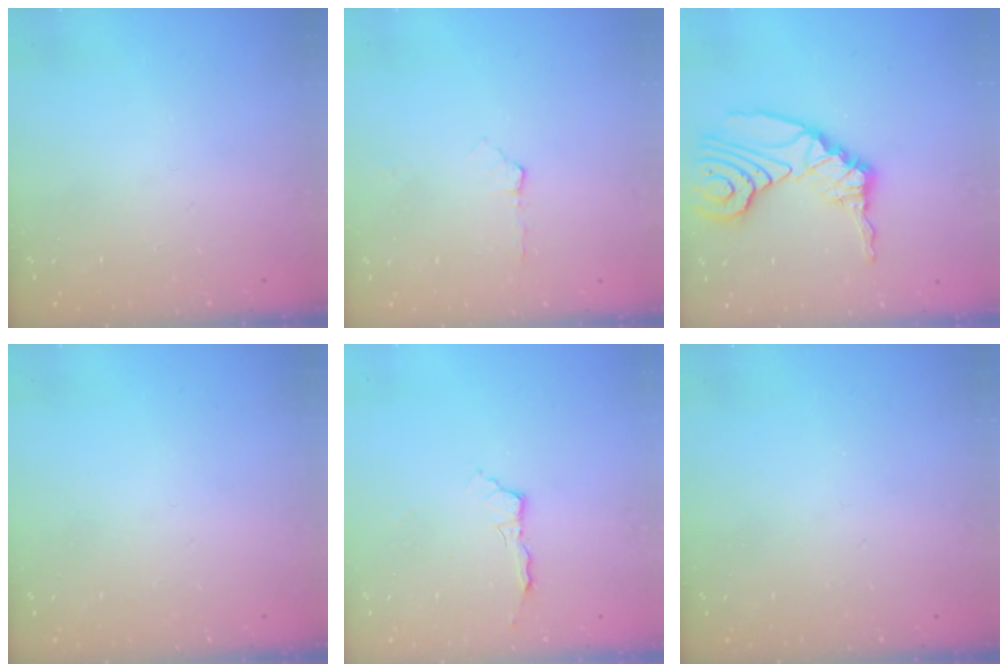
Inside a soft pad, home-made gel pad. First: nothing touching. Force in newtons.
{"total": 5.8, "press": 4.7, "slide": 3.4}
{"total": 14.7, "press": 14.6, "slide": 2.0}
{"total": 0.0}
{"total": 3.5, "press": 3.5, "slide": 0.5}
{"total": 0.0}